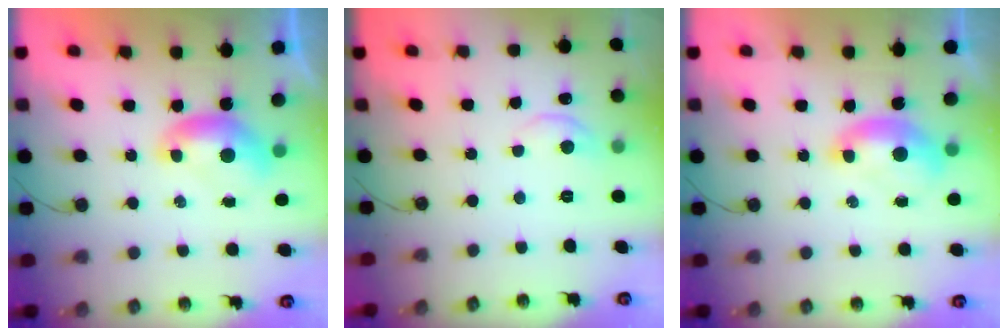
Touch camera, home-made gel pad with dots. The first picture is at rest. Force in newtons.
{"total": 1.9, "press": 1.7, "slide": 0.7}
{"total": 1.5, "press": 1.4, "slide": 0.6}